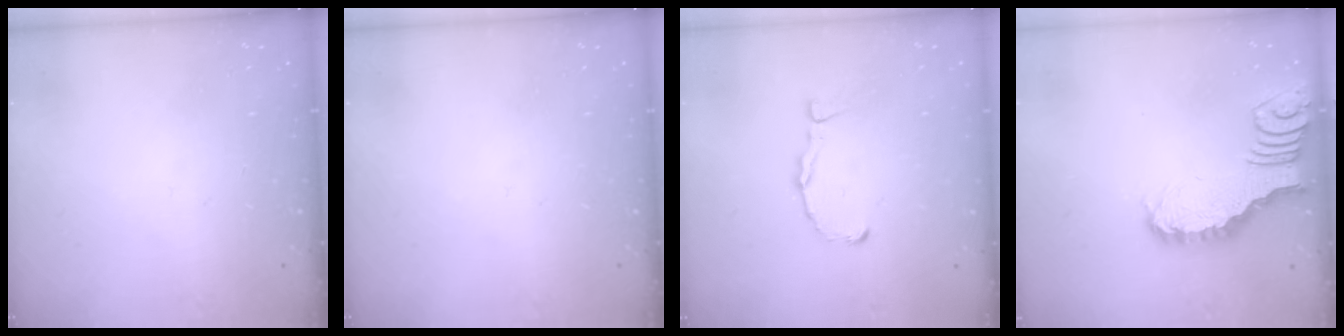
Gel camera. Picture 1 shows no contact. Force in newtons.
{"total": 0.0}
{"total": 2.4, "press": 2.4, "slide": 0.2}
{"total": 2.5, "press": 2.4, "slide": 0.5}